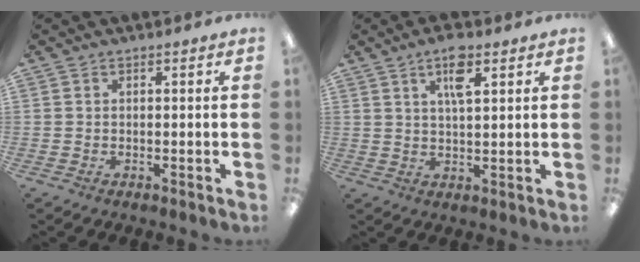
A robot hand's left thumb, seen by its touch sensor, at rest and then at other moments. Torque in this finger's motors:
{"motor_torque": [-0.05, 0.06, -0.12, -0.24, 0.10]}